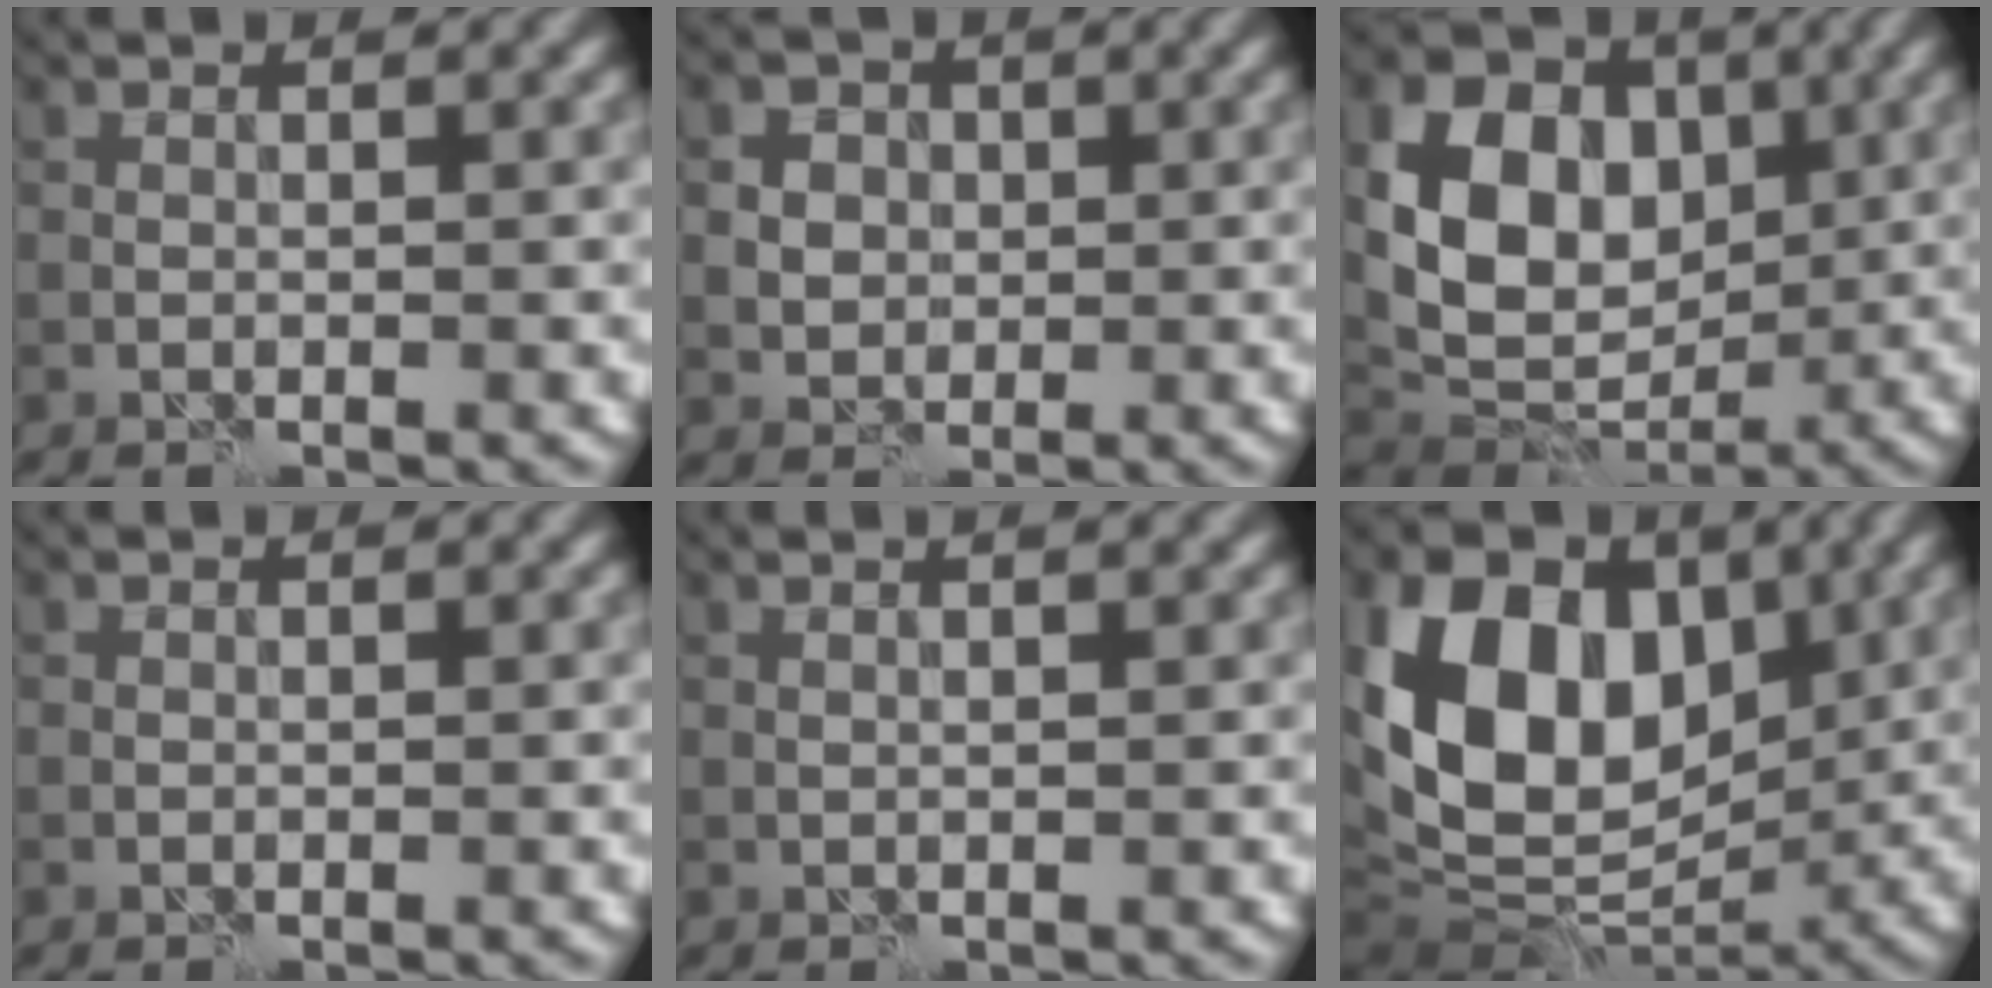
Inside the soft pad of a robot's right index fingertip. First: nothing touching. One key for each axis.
{"total": 4.2, "fx": 1.2, "fy": 3.5, "fz": 2.0, "tx": -0.032, "ty": 0.014, "tz": 0.013}
{"total": 9.8, "fx": 1.8, "fy": 7.0, "fz": 6.5, "tx": -0.126, "ty": -0.007, "tz": 0.029}
{"total": 0.0}
{"total": 3.1, "fx": 1.9, "fy": 1.3, "fz": 2.1, "tx": -0.009, "ty": 0.021, "tz": -0.003}
{"total": 14.2, "fx": 2.6, "fy": 9.5, "fz": 10.2, "tx": -0.192, "ty": 0.016, "tz": 0.037}